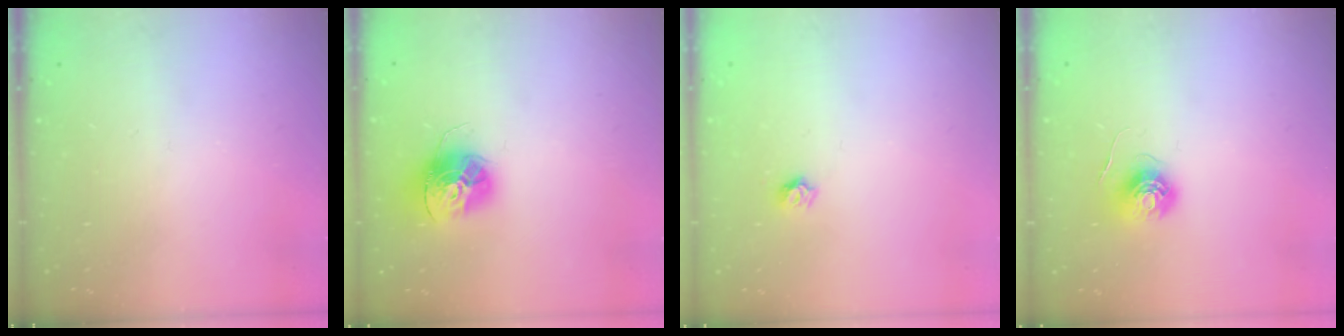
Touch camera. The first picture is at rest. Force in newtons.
{"total": 13.7, "press": 13.7, "slide": 1.2}
{"total": 3.7, "press": 3.6, "slide": 0.2}
{"total": 6.0, "press": 6.0, "slide": 0.3}